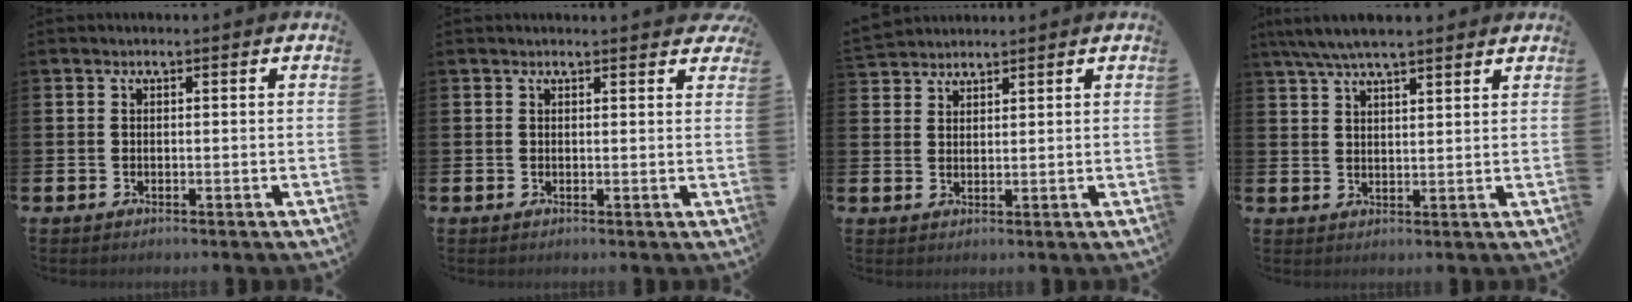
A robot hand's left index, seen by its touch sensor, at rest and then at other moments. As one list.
[{"total": 1.0, "force": [1.0, 0.2, 0.0], "torque": [0.011, -0.004, 0.016]}, {"total": 2.7, "force": [2.6, 0.5, -0.5], "torque": [0.008, -0.010, 0.049]}, {"total": 5.9, "force": [5.2, 1.0, 2.5], "torque": [-0.055, -0.012, 0.095]}]